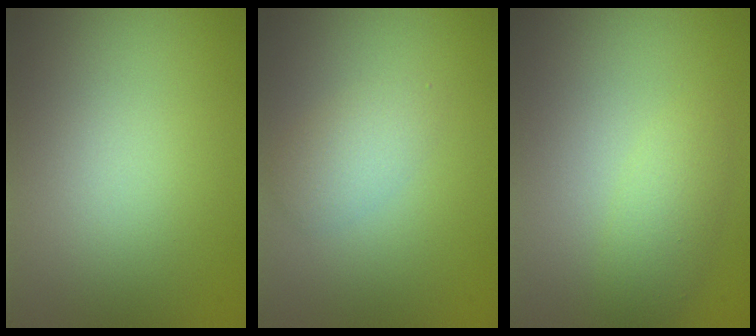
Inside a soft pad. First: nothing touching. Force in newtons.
{"total": 2.0, "press": 2.0, "slide": 0.0}
{"total": 2.0, "press": 2.0, "slide": 0.1}